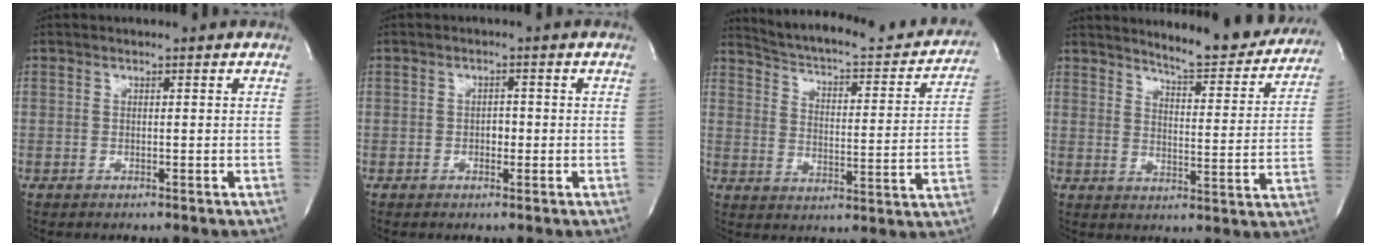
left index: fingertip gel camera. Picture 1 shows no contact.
{"total": 1.6, "force": [-0.4, 1.0, 1.2], "torque": [-0.016, 0.004, -0.005]}
{"total": 22.9, "force": [20.8, 4.8, 8.1], "torque": [-0.118, -0.036, 0.262]}
{"total": 15.3, "force": [14.4, 2.2, 4.9], "torque": [-0.057, -0.048, 0.170]}